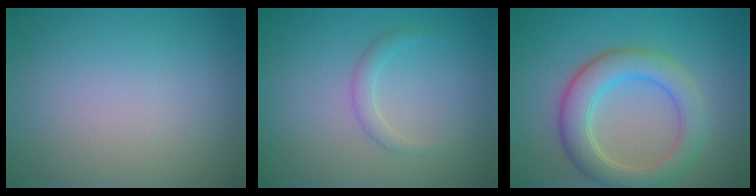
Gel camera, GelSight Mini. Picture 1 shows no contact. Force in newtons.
{"total": 1.2, "press": 1.2, "slide": 0.0}
{"total": 5.3, "press": 5.3, "slide": 0.3}